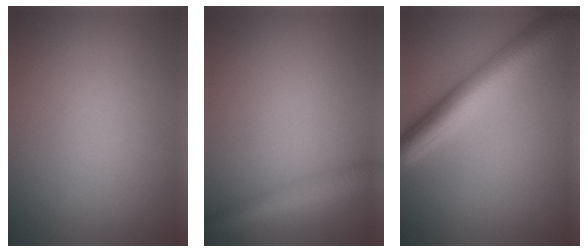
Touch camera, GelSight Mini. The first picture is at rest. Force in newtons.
{"total": 3.5, "press": 3.5, "slide": 0.2}
{"total": 6.9, "press": 6.9, "slide": 0.3}